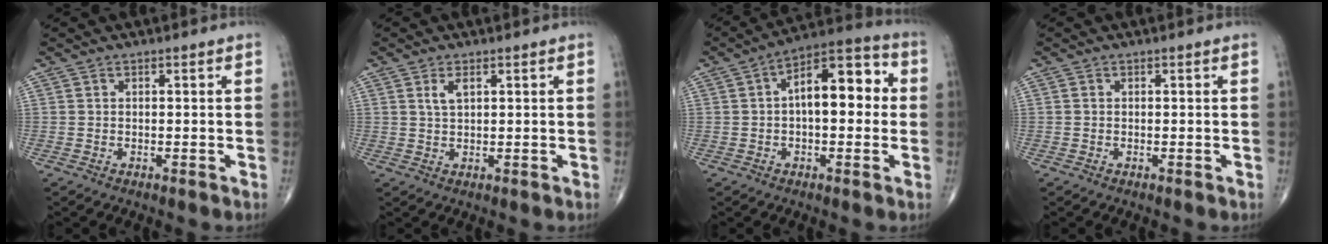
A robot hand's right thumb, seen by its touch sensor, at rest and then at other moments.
{"total": 2.4, "force": [1.1, 1.1, 1.9], "torque": [-0.040, 0.000, 0.024]}
{"total": 13.3, "force": [1.2, 6.4, 11.6], "torque": [-0.146, 0.035, 0.007]}
{"total": 0.0}